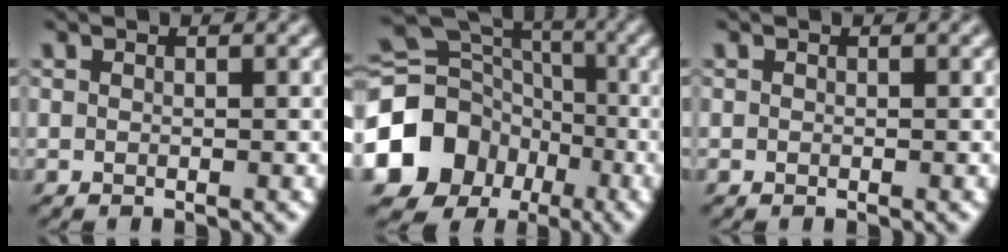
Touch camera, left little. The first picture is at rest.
{"total": 15.1, "force": [-5.9, 12.9, 5.2], "torque": [-0.124, -0.022, -0.122]}
{"total": 0.0}